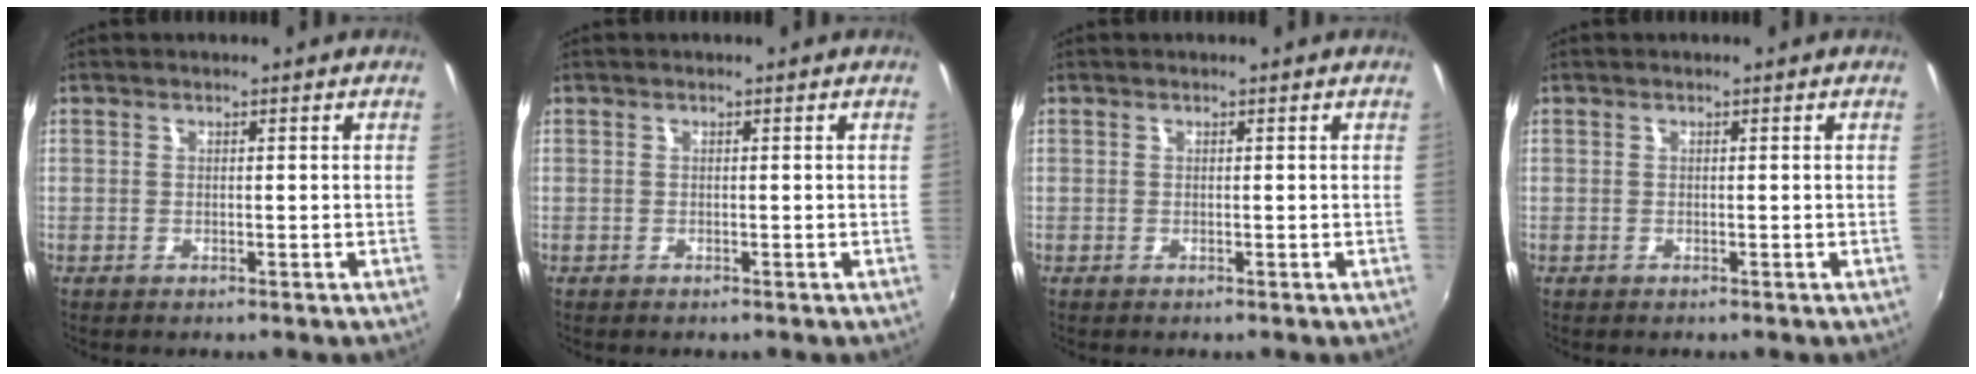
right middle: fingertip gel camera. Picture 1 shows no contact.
{"total": 0.0}
{"total": 0.0}
{"total": 0.0}